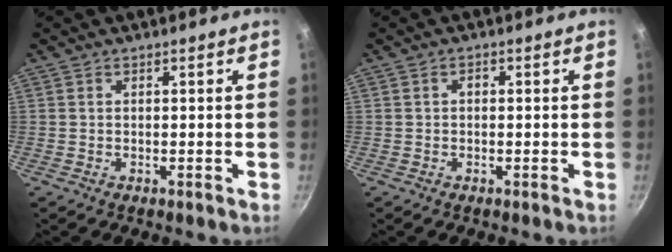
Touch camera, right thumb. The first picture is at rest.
{"total": 1.0, "force": [0.0, 0.7, 0.7], "torque": [-0.012, 0.007, -0.001]}